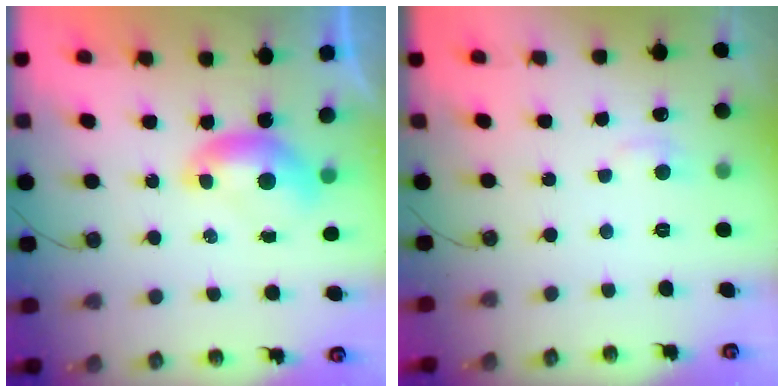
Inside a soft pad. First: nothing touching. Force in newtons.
{"total": 1.8, "press": 1.7, "slide": 0.6}